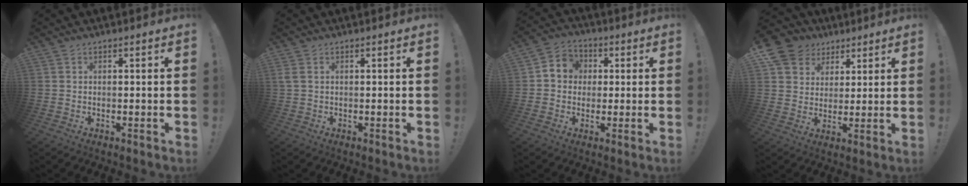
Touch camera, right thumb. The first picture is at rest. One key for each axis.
{"total": 1.7, "fx": 0.7, "fy": 0.8, "fz": 1.4, "tx": -0.030, "ty": 0.003, "tz": 0.014}
{"total": 7.2, "fx": 0.4, "fy": 6.7, "fz": 2.5, "tx": -0.033, "ty": 0.008, "tz": 0.011}
{"total": 10.1, "fx": 5.2, "fy": 8.3, "fz": 2.4, "tx": -0.046, "ty": -0.031, "tz": 0.109}